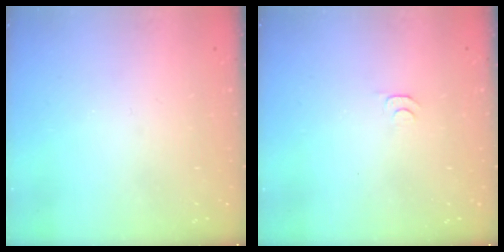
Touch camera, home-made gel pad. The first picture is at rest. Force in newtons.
{"total": 3.5, "press": 3.4, "slide": 0.4}